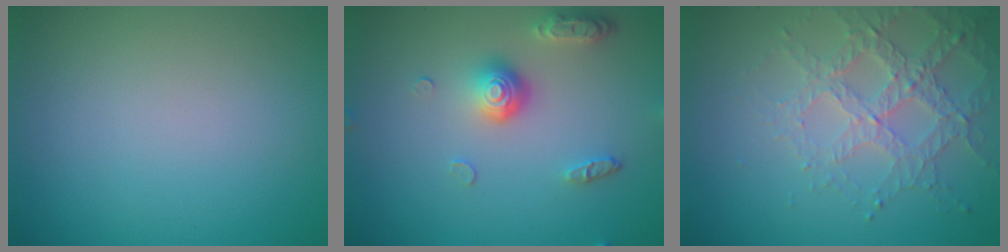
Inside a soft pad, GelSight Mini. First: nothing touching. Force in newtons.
{"total": 3.6, "press": 2.7, "slide": 2.3}
{"total": 3.4, "press": 3.4, "slide": 0.6}